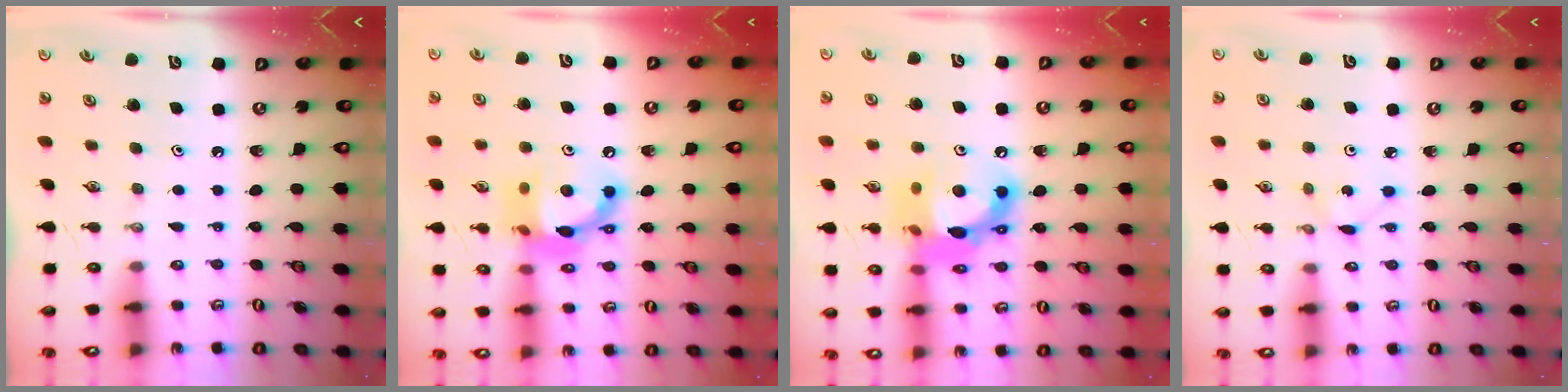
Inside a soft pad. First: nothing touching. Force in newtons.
{"total": 13.8, "press": 13.8, "slide": 0.9}
{"total": 15.2, "press": 15.2, "slide": 0.3}
{"total": 1.3, "press": 1.3, "slide": 0.1}